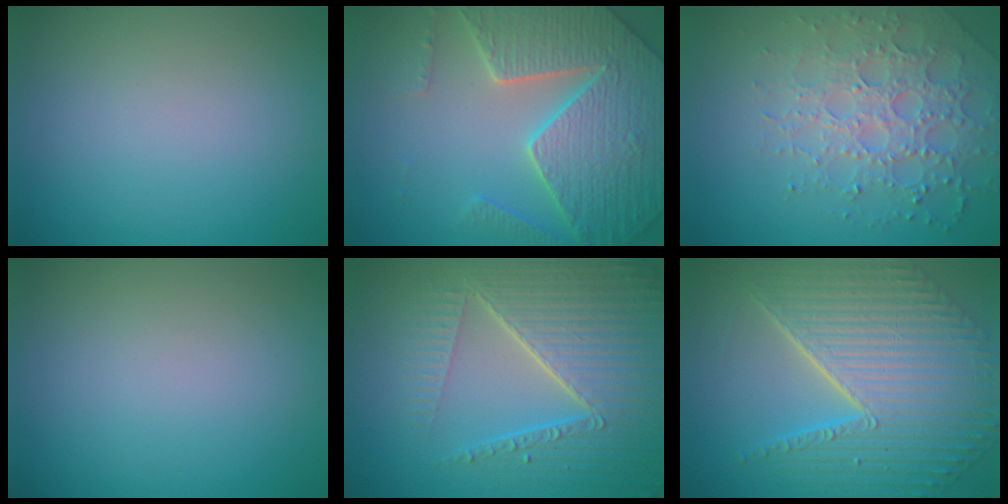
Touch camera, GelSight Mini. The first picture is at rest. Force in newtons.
{"total": 7.4, "press": 7.2, "slide": 2.0}
{"total": 4.3, "press": 4.2, "slide": 0.9}
{"total": 0.0}
{"total": 8.2, "press": 5.9, "slide": 5.6}
{"total": 10.8, "press": 7.2, "slide": 8.0}